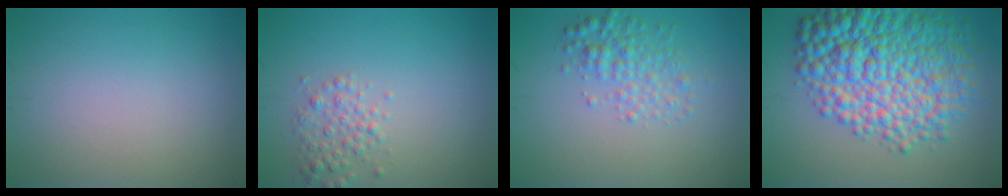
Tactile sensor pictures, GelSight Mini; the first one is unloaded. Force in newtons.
{"total": 2.1, "press": 2.1, "slide": 0.0}
{"total": 2.8, "press": 2.8, "slide": 0.1}
{"total": 12.0, "press": 11.9, "slide": 0.2}